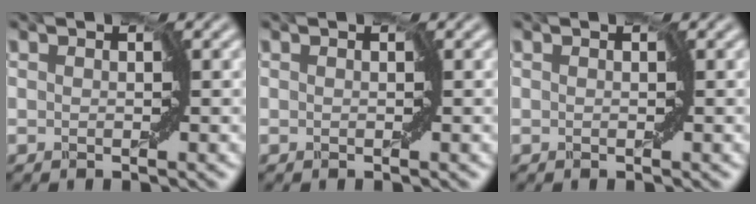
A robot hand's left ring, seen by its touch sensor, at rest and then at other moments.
{"total": 0.0}
{"total": 0.0}